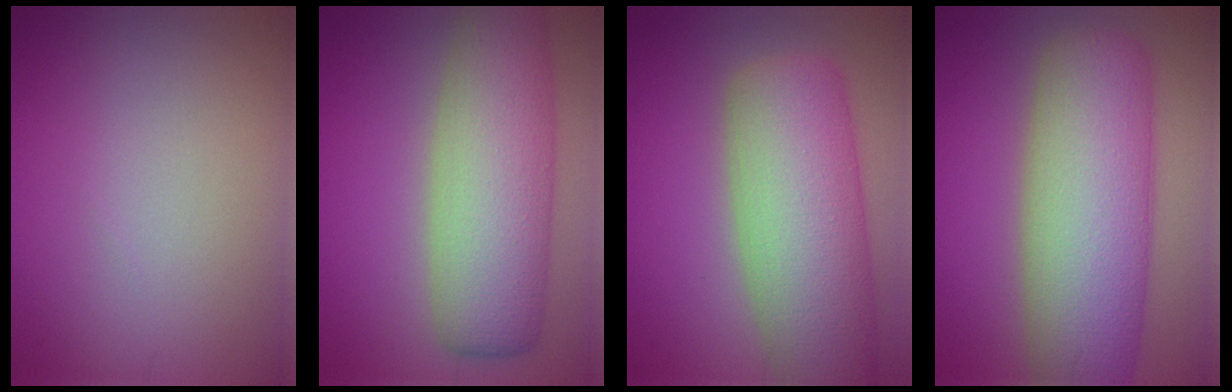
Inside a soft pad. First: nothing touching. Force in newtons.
{"total": 9.1, "press": 9.1, "slide": 0.5}
{"total": 10.7, "press": 10.7, "slide": 0.7}
{"total": 11.0, "press": 11.0, "slide": 0.3}